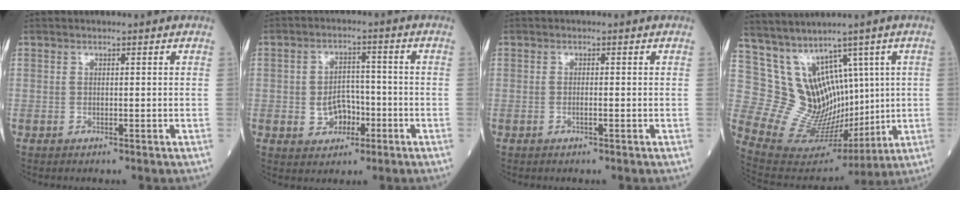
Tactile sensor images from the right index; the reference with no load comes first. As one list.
[{"total": 5.3, "force": [-1.7, 3.9, 3.2], "torque": [-0.054, 0.010, -0.025]}, {"total": 0.9, "force": [-0.3, 0.0, 0.9], "torque": [-0.018, 0.000, -0.005]}, {"total": 11.8, "force": [4.8, 8.5, 6.7], "torque": [-0.126, 0.039, 0.130]}]